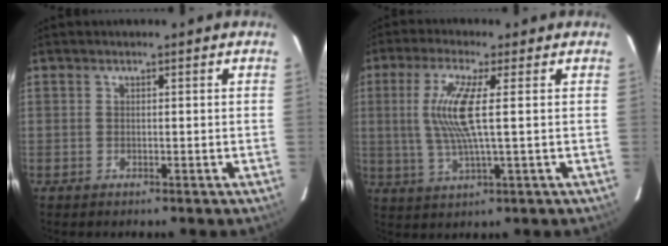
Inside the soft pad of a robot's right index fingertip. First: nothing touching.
{"total": 9.2, "force": [1.3, 0.3, 9.1], "torque": [-0.184, -0.003, 0.029]}